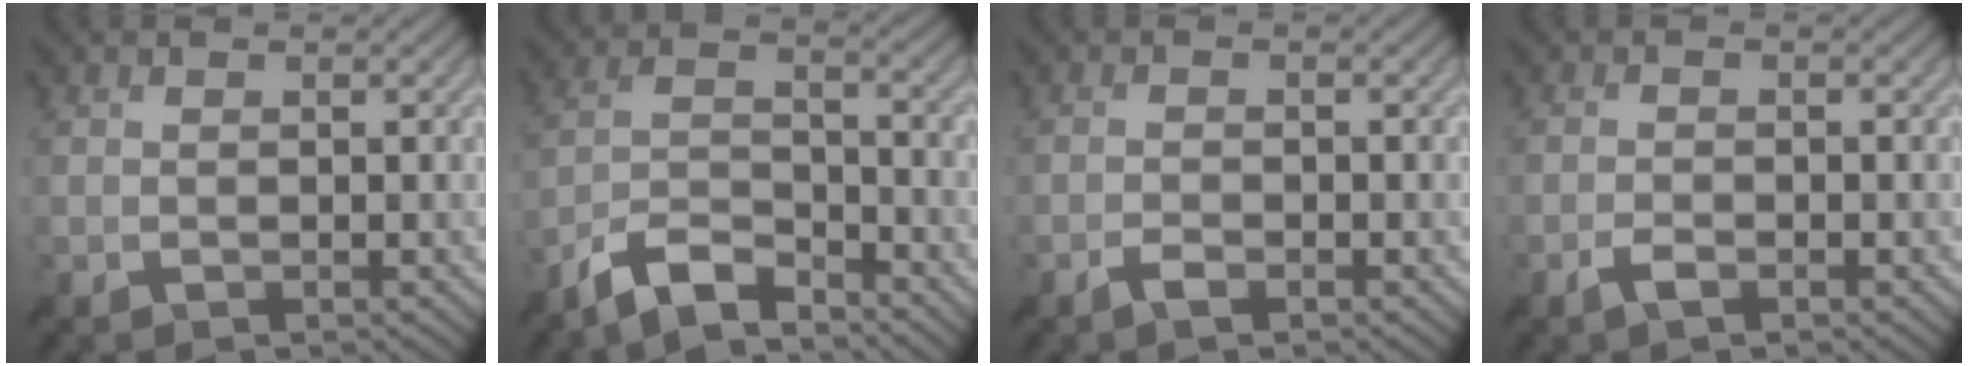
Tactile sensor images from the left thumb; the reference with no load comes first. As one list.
[{"total": 7.1, "force": [-6.0, 1.8, 3.4], "torque": [-0.069, -0.002, -0.128]}, {"total": 1.3, "force": [-1.1, 0.4, 0.7], "torque": [-0.014, 0.001, -0.023]}, {"total": 1.5, "force": [-1.1, 0.4, 0.9], "torque": [-0.018, 0.002, -0.023]}]